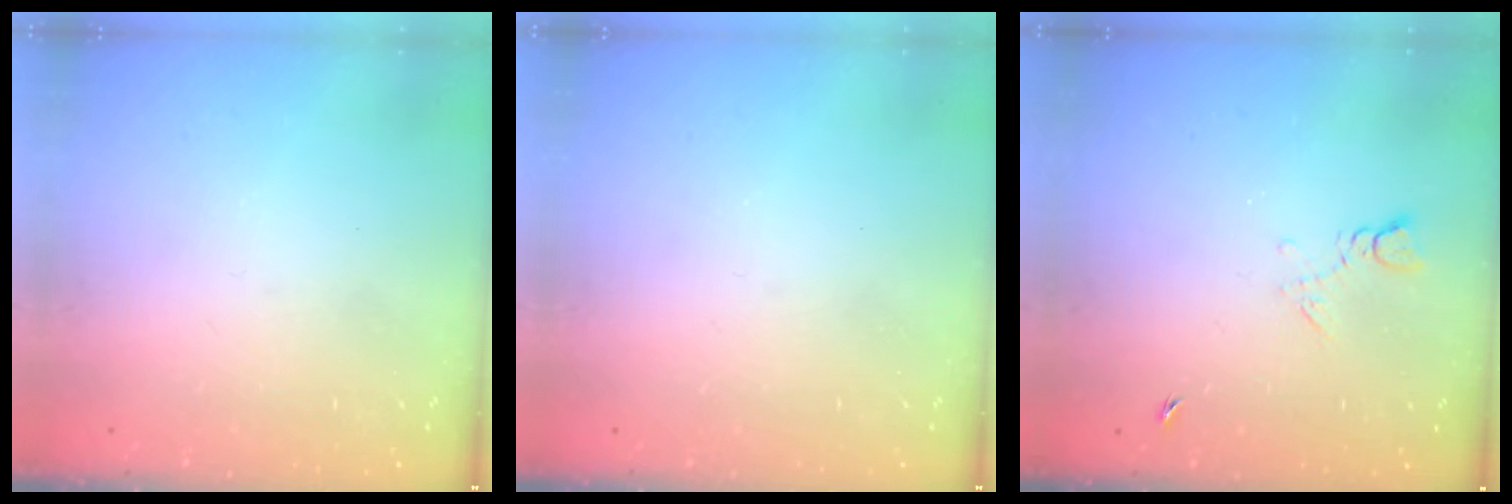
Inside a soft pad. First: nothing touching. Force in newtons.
{"total": 0.0}
{"total": 3.9, "press": 3.9, "slide": 0.6}